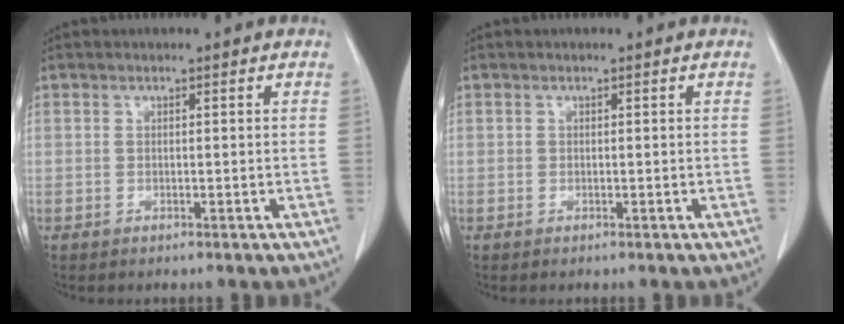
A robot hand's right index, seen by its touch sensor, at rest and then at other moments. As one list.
[{"total": 0.0}]